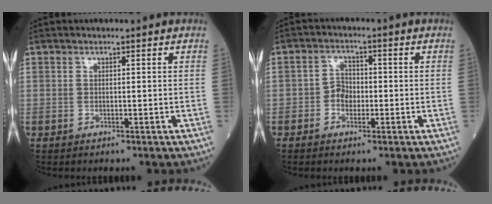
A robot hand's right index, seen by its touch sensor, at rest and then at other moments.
{"total": 2.7, "force": [-0.9, 1.9, 1.7], "torque": [-0.026, 0.007, -0.020]}